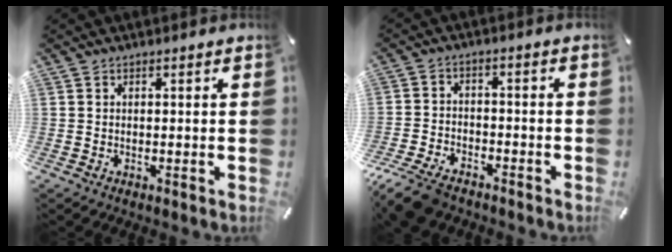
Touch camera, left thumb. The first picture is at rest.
{"total": 7.9, "force": [-6.3, 3.5, 3.2], "torque": [-0.071, 0.025, -0.121]}